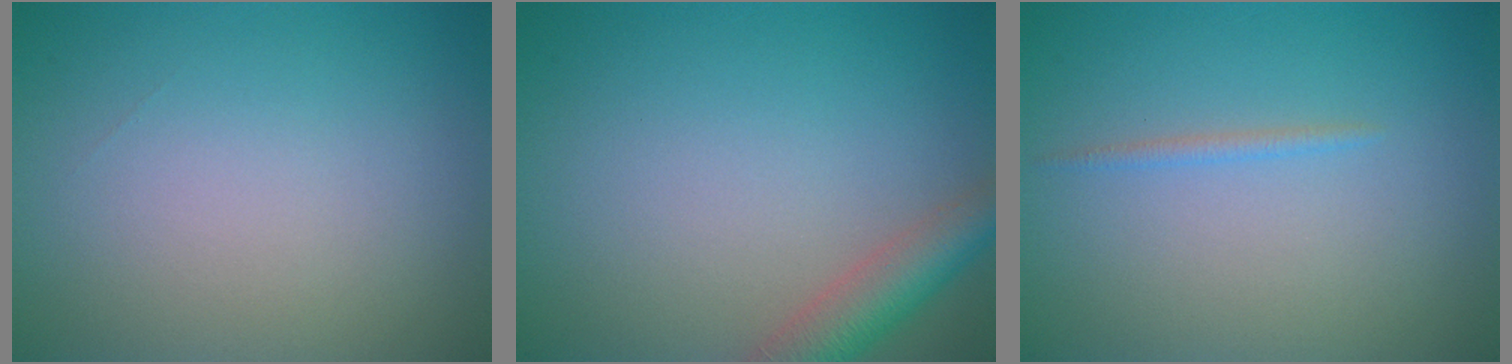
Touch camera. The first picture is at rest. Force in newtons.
{"total": 3.8, "press": 3.8, "slide": 0.2}
{"total": 0.7, "press": 0.7, "slide": 0.1}